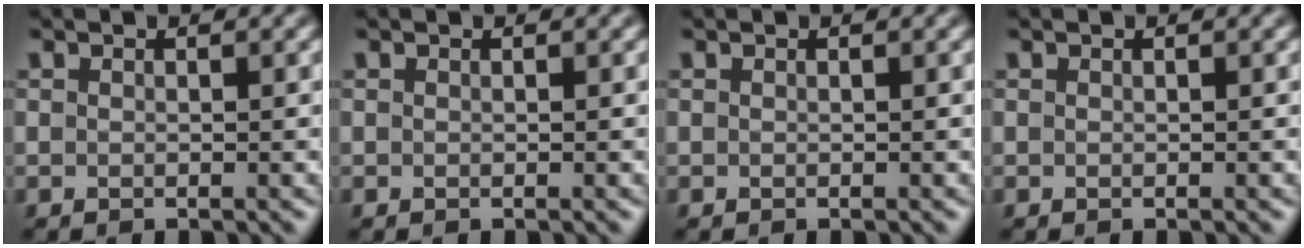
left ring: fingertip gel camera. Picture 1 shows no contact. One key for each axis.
{"total": 0.0}
{"total": 0.0}
{"total": 0.0}